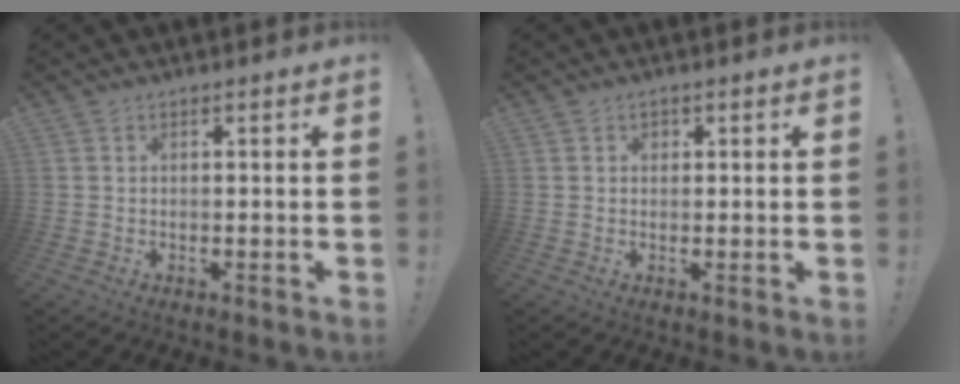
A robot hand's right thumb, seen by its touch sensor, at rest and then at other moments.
{"total": 1.2, "force": [0.4, 1.0, 0.4], "torque": [-0.006, 0.003, 0.005]}